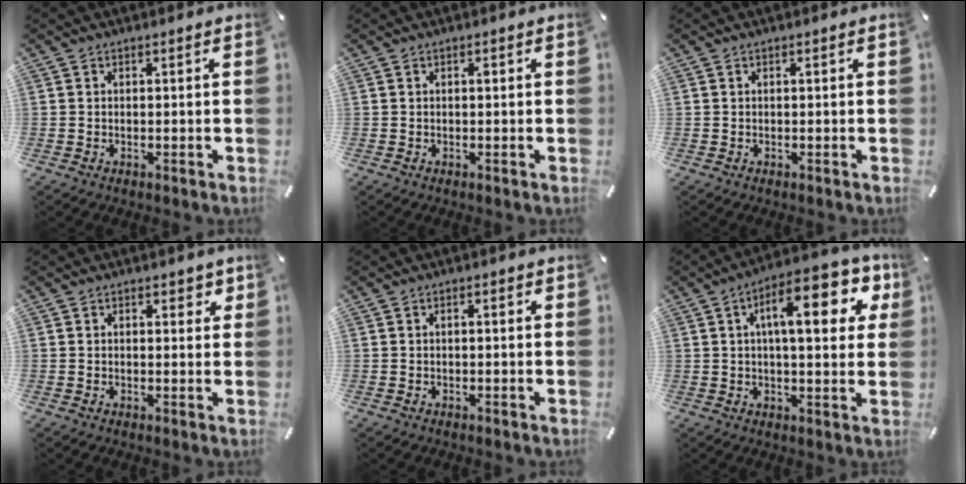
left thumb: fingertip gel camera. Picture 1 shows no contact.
{"total": 0.6, "force": [0.1, 0.3, 0.5], "torque": [-0.010, 0.001, 0.002]}
{"total": 0.0}
{"total": 2.0, "force": [1.0, 1.3, 1.2], "torque": [-0.009, -0.001, 0.013]}
{"total": 1.0, "force": [-0.1, 0.3, 1.0], "torque": [-0.017, 0.002, -0.002]}
{"total": 16.6, "force": [6.0, 6.3, 14.1], "torque": [-0.214, -0.007, 0.092]}